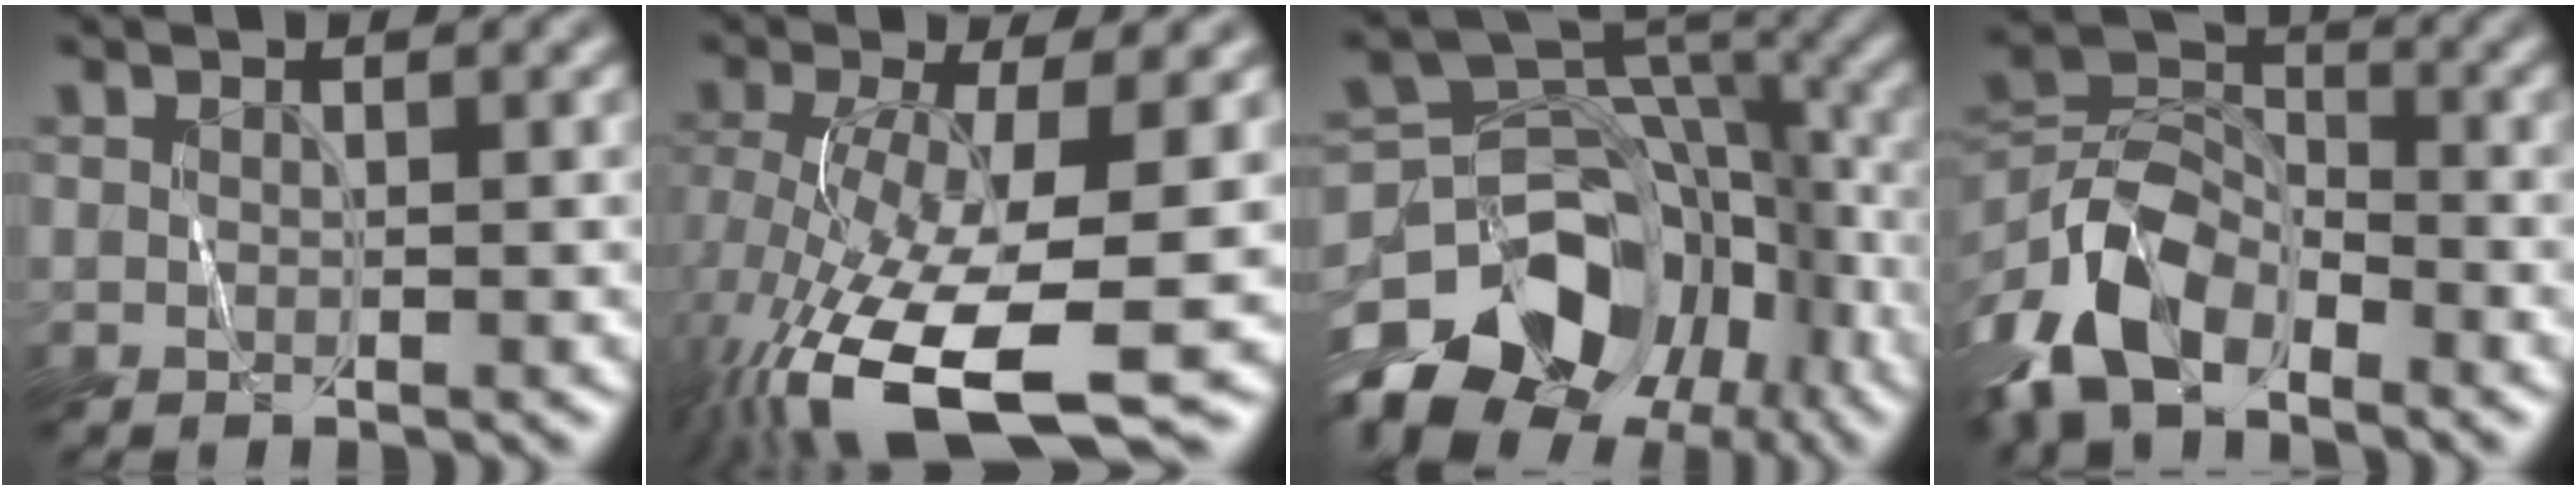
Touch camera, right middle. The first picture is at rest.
{"total": 13.1, "force": [-5.7, 3.9, 11.1], "torque": [-0.231, -0.034, -0.094]}
{"total": 15.2, "force": [-9.6, 9.3, 7.2], "torque": [-0.141, 0.002, -0.150]}
{"total": 8.0, "force": [-5.4, 3.8, 4.5], "torque": [-0.094, 0.004, -0.119]}